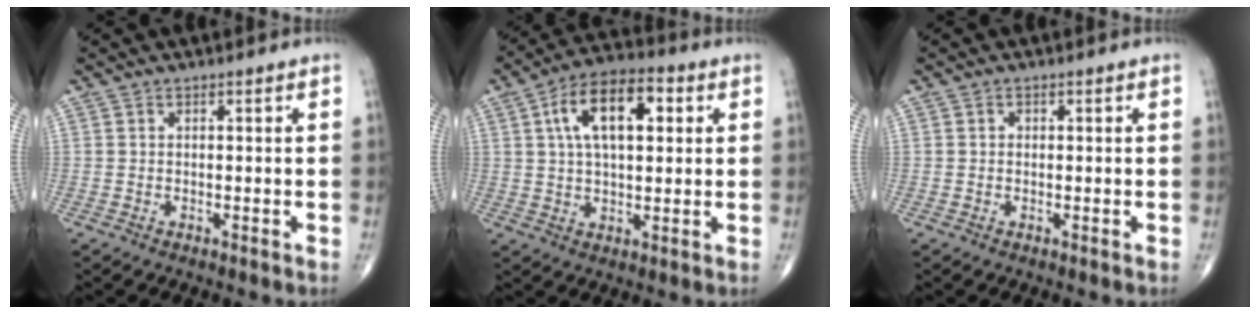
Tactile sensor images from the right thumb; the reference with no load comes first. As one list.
[{"total": 13.7, "force": [3.9, 6.9, 11.3], "torque": [-0.181, 0.014, 0.060]}, {"total": 0.6, "force": [0.0, 0.5, 0.2], "torque": [-0.001, 0.001, -0.001]}]